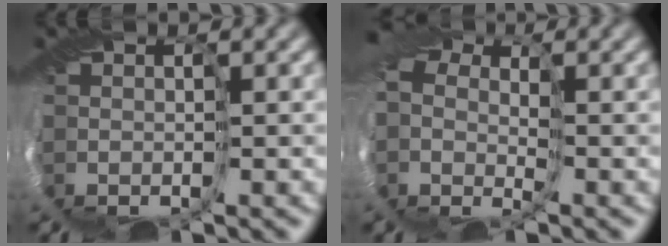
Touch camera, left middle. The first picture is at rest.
{"total": 4.7, "force": [1.5, 3.4, 2.8], "torque": [-0.072, 0.022, 0.017]}